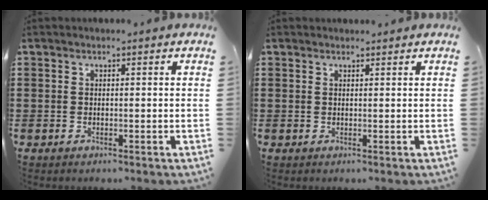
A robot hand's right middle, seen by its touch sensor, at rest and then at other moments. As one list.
[{"total": 0.6, "force": [0.6, 0.3, 0.0], "torque": [0.006, -0.003, 0.010]}]